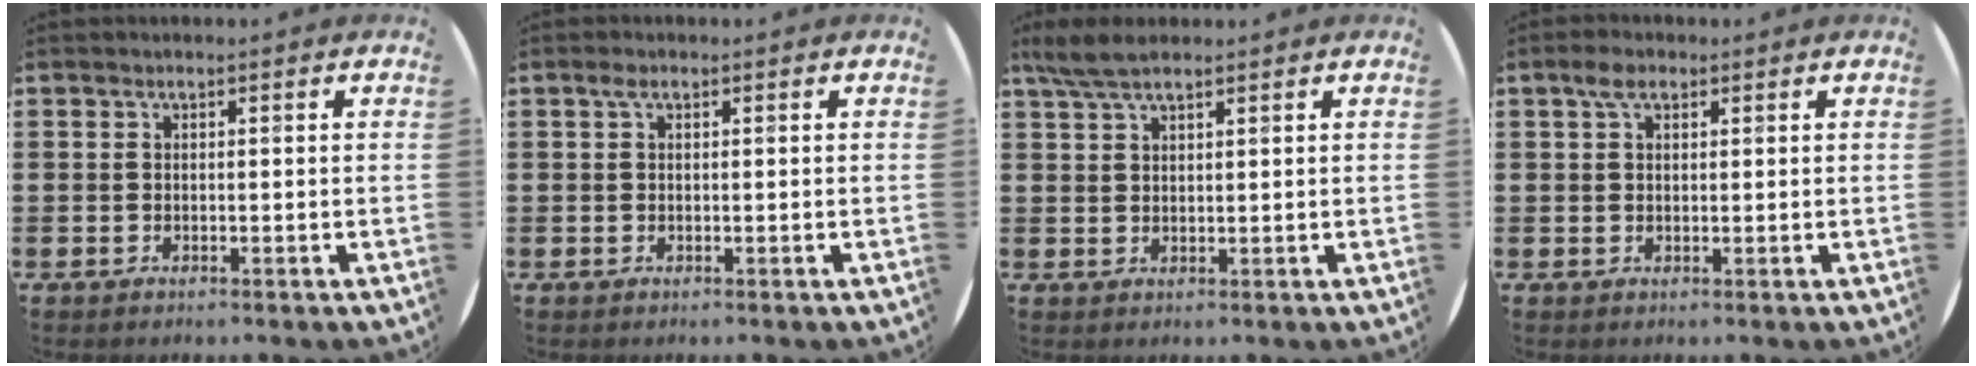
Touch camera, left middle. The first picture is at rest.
{"total": 1.0, "force": [0.4, 0.5, 0.7], "torque": [-0.015, 0.006, 0.007]}
{"total": 4.0, "force": [3.1, 0.9, 2.3], "torque": [-0.051, 0.002, 0.057]}
{"total": 3.0, "force": [2.0, 1.6, 1.7], "torque": [-0.030, 0.006, 0.033]}